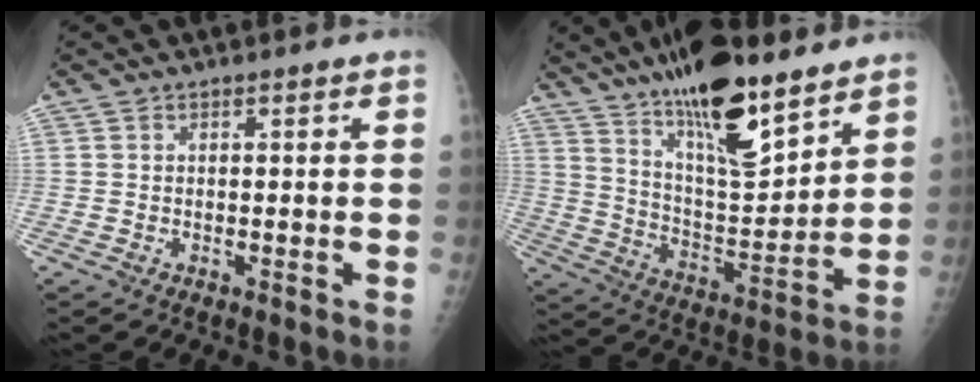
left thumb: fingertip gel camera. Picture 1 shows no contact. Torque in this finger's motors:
{"motor_torque": [2.60, 0.69, 1.42, -1.36, 0.48]}